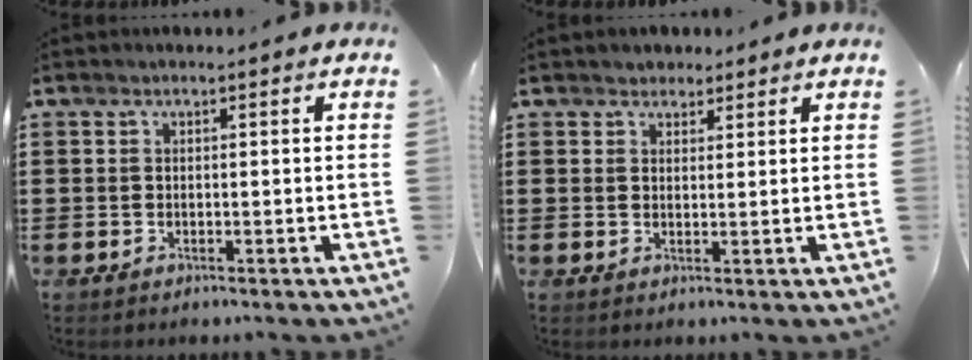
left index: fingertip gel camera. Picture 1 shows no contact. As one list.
[{"total": 2.0, "force": [1.7, 1.1, 0.0], "torque": [-0.005, 0.007, 0.033]}]